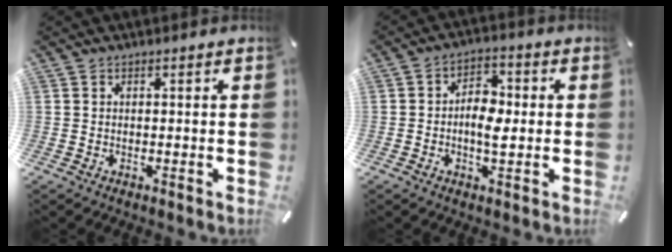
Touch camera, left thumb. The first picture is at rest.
{"total": 6.7, "force": [-1.0, 4.0, 5.3], "torque": [-0.087, 0.007, -0.022]}